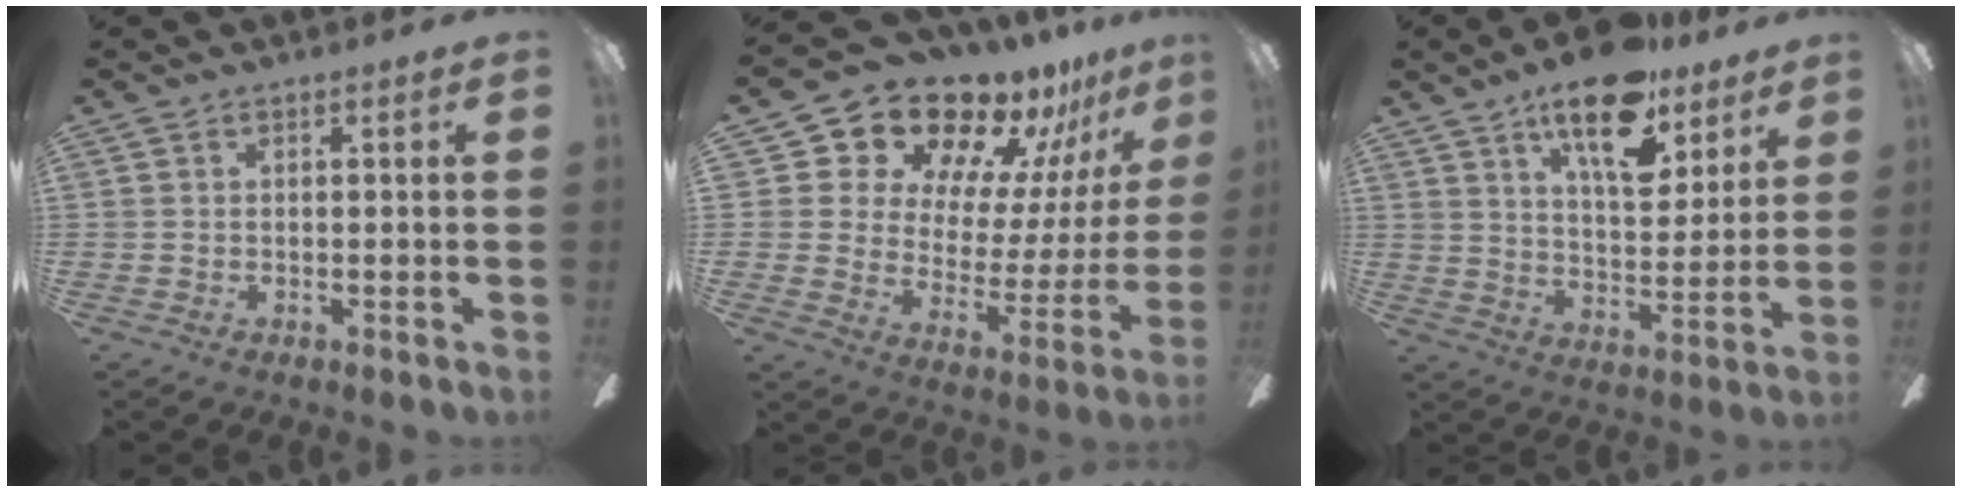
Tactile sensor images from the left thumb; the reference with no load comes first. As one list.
[{"total": 16.2, "force": [14.0, 7.4, 3.4], "torque": [-0.078, -0.123, 0.255]}, {"total": 17.0, "force": [11.5, 7.2, 10.2], "torque": [-0.164, -0.057, 0.196]}]